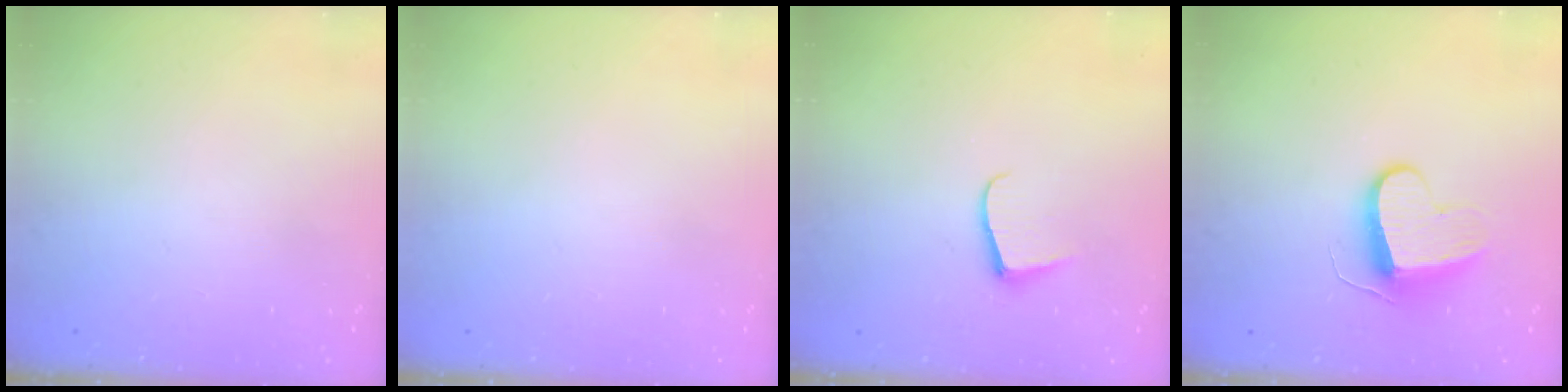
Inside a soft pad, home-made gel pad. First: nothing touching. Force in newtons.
{"total": 0.0}
{"total": 5.7, "press": 5.7, "slide": 0.6}
{"total": 9.3, "press": 9.3, "slide": 0.1}